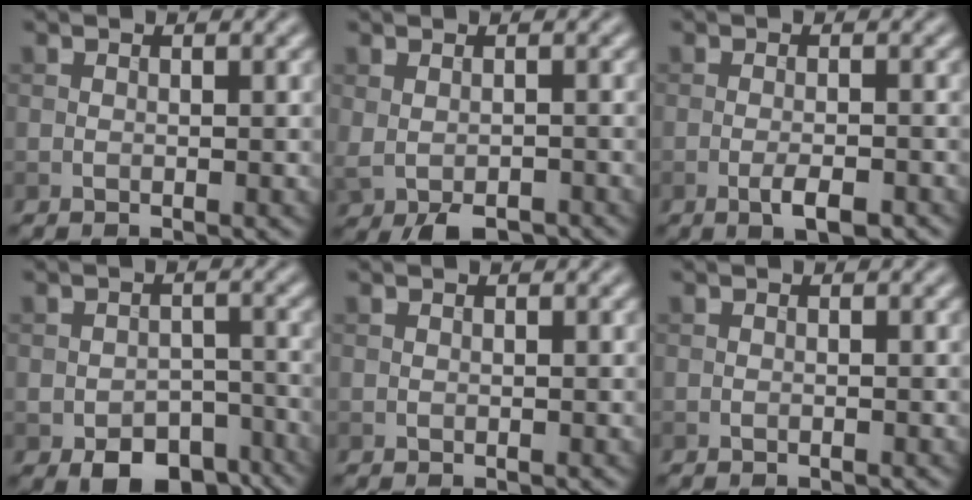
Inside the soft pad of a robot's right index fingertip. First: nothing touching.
{"total": 3.5, "force": [-2.2, 1.4, 2.4], "torque": [-0.040, -0.014, -0.031]}
{"total": 2.8, "force": [-1.5, 0.7, 2.3], "torque": [-0.044, -0.002, -0.025]}
{"total": 6.3, "force": [-4.1, 3.6, 3.2], "torque": [-0.044, -0.015, -0.059]}
{"total": 0.0}
{"total": 0.0}